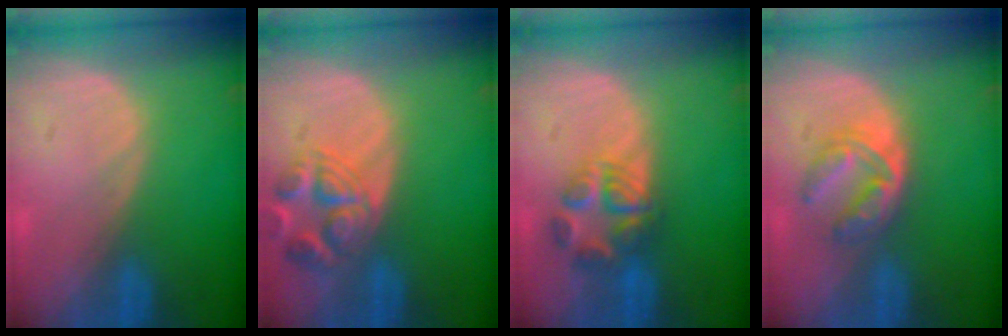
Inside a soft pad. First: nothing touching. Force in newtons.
{"total": 6.5, "press": 6.3, "slide": 1.6}
{"total": 5.8, "press": 5.8, "slide": 0.8}
{"total": 5.8, "press": 5.0, "slide": 3.0}